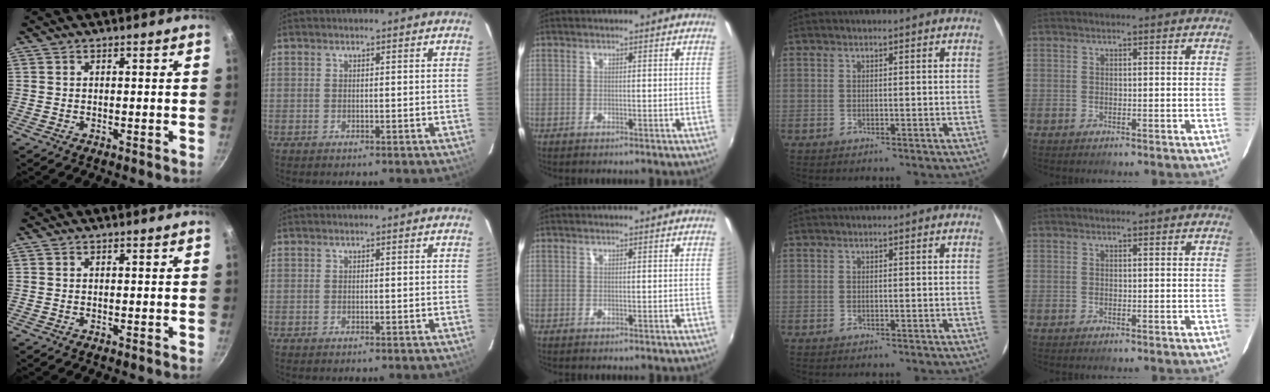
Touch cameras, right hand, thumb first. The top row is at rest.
{}